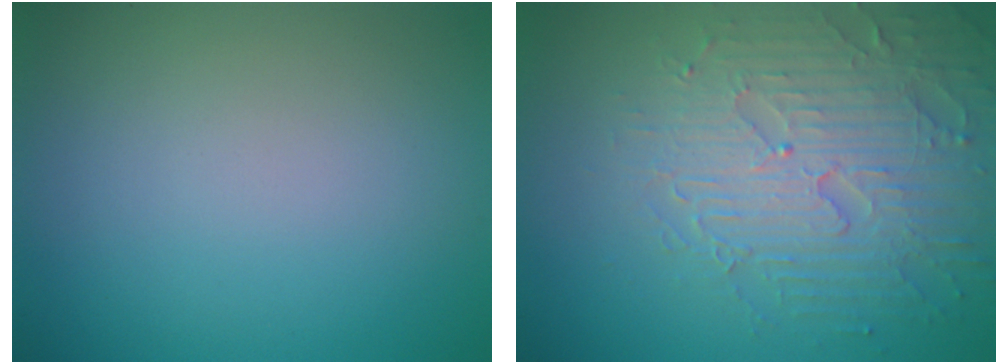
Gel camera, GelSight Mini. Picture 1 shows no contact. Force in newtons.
{"total": 5.8, "press": 5.0, "slide": 2.9}